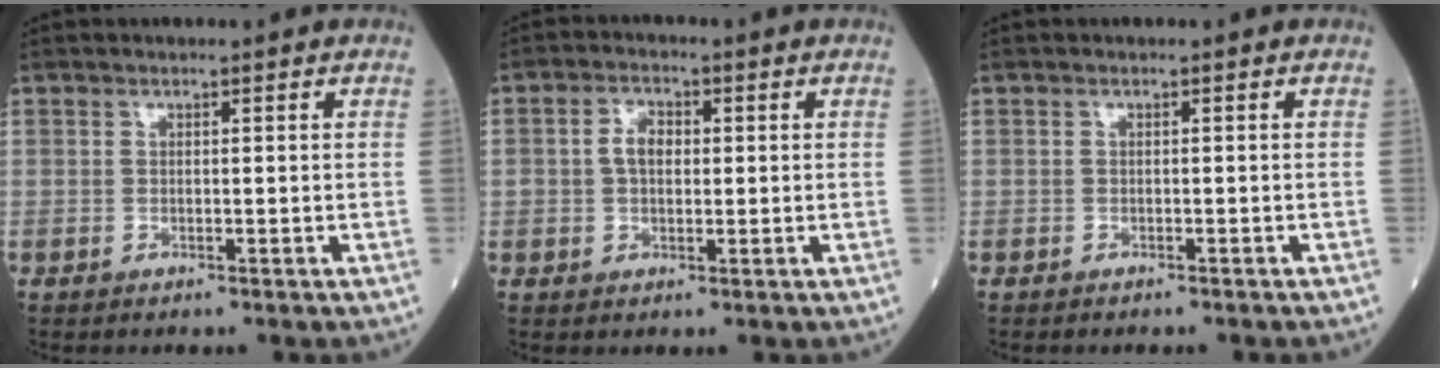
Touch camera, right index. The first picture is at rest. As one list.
[{"total": 3.9, "force": [0.3, 2.4, 3.0], "torque": [-0.063, 0.013, 0.007]}, {"total": 1.2, "force": [-1.0, 0.2, 0.5], "torque": [-0.010, -0.002, -0.013]}]